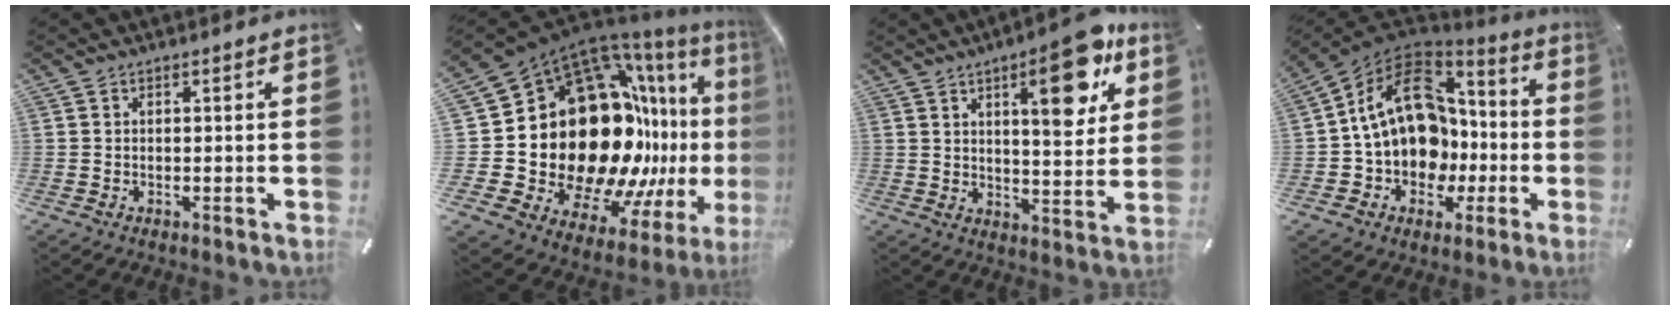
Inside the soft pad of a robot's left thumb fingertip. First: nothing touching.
{"total": 32.7, "force": [0.9, 21.5, 24.5], "torque": [-0.404, -0.126, 0.083]}
{"total": 16.1, "force": [8.1, 6.0, 12.6], "torque": [-0.156, -0.040, 0.120]}
{"total": 18.7, "force": [1.7, 15.1, 10.8], "torque": [-0.193, -0.005, 0.040]}